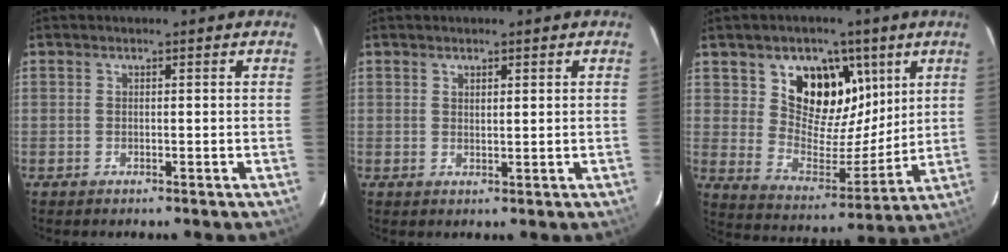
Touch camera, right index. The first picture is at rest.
{"total": 1.4, "force": [1.0, 0.3, 0.9], "torque": [-0.015, 0.001, 0.018]}
{"total": 15.1, "force": [7.3, 10.4, 8.1], "torque": [-0.146, -0.002, 0.135]}